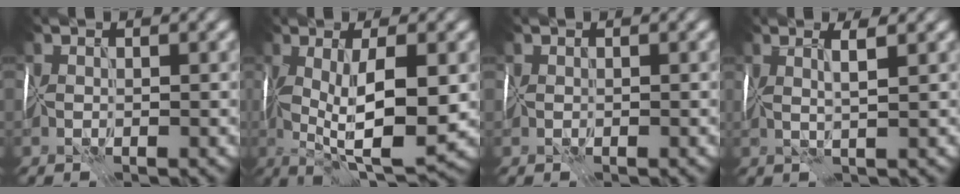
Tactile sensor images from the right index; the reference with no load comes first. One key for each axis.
{"total": 9.5, "fx": -0.5, "fy": 2.9, "fz": 9.0, "tx": -0.152, "ty": -0.006, "tz": -0.007}
{"total": 0.0}
{"total": 2.4, "fx": 1.0, "fy": 0.3, "fz": 2.1, "tx": -0.033, "ty": 0.005, "tz": 0.013}